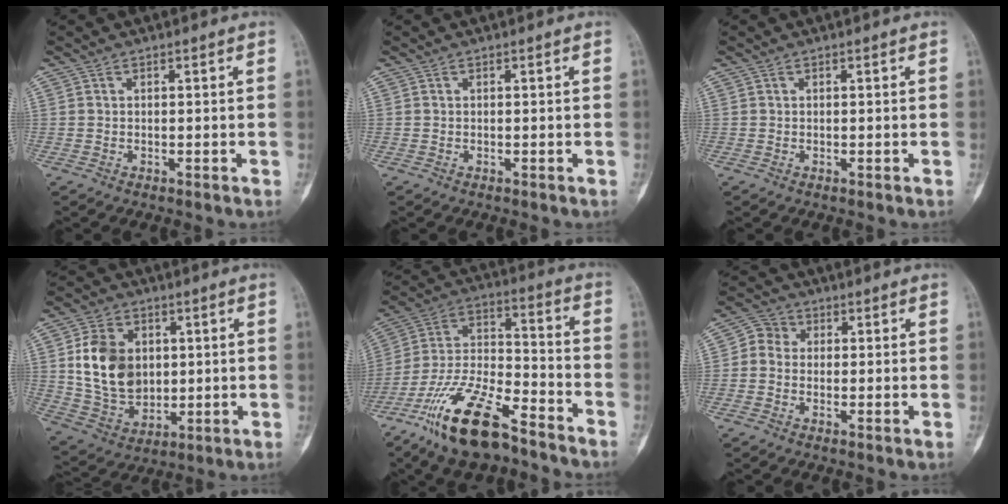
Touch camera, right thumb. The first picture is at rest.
{"total": 0.0}
{"total": 0.0}
{"total": 13.9, "force": [2.3, 10.5, 8.9], "torque": [-0.128, -0.011, 0.053]}
{"total": 18.8, "force": [-12.8, 6.5, 12.2], "torque": [-0.239, 0.071, -0.236]}
{"total": 4.2, "force": [0.0, 3.8, 1.8], "torque": [-0.014, 0.009, -0.012]}